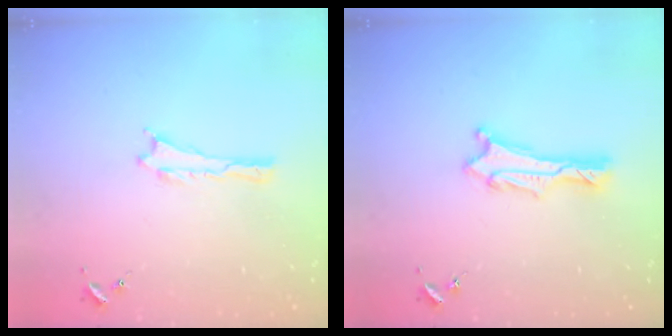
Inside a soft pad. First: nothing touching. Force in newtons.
{"total": 1.5, "press": 1.5, "slide": 0.1}